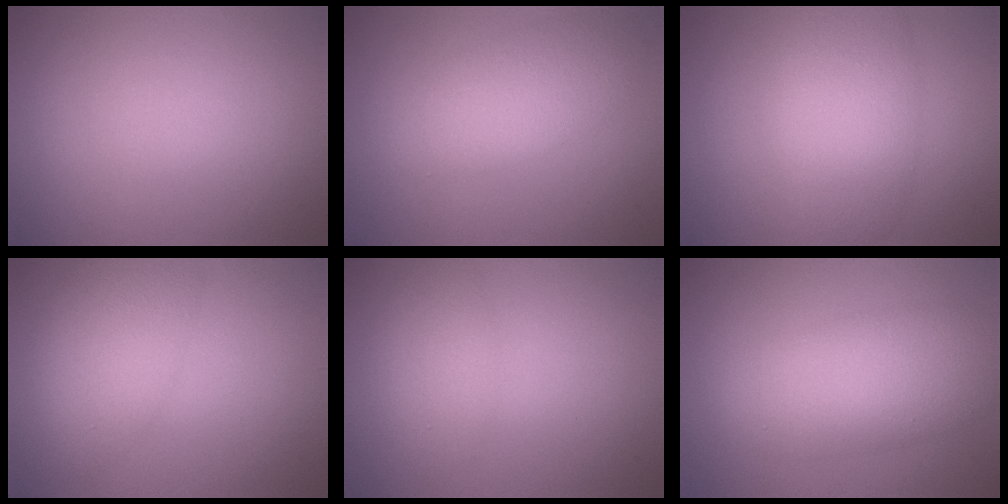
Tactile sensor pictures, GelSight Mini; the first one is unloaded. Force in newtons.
{"total": 4.3, "press": 4.3, "slide": 0.1}
{"total": 5.1, "press": 5.0, "slide": 0.3}
{"total": 3.3, "press": 3.3, "slide": 0.4}
{"total": 2.1, "press": 2.1, "slide": 0.1}
{"total": 6.1, "press": 6.1, "slide": 0.1}